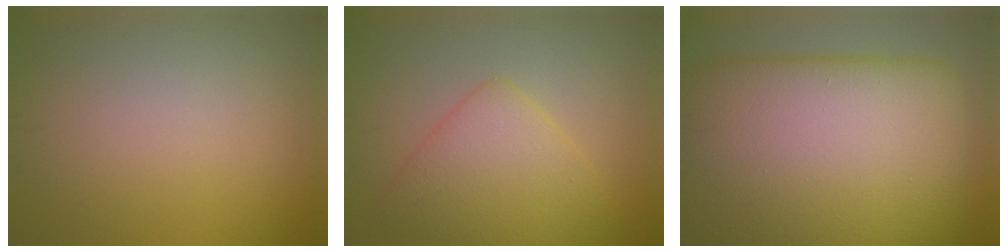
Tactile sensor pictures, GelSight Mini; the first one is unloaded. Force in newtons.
{"total": 5.3, "press": 5.3, "slide": 0.2}
{"total": 20.7, "press": 20.7, "slide": 0.9}